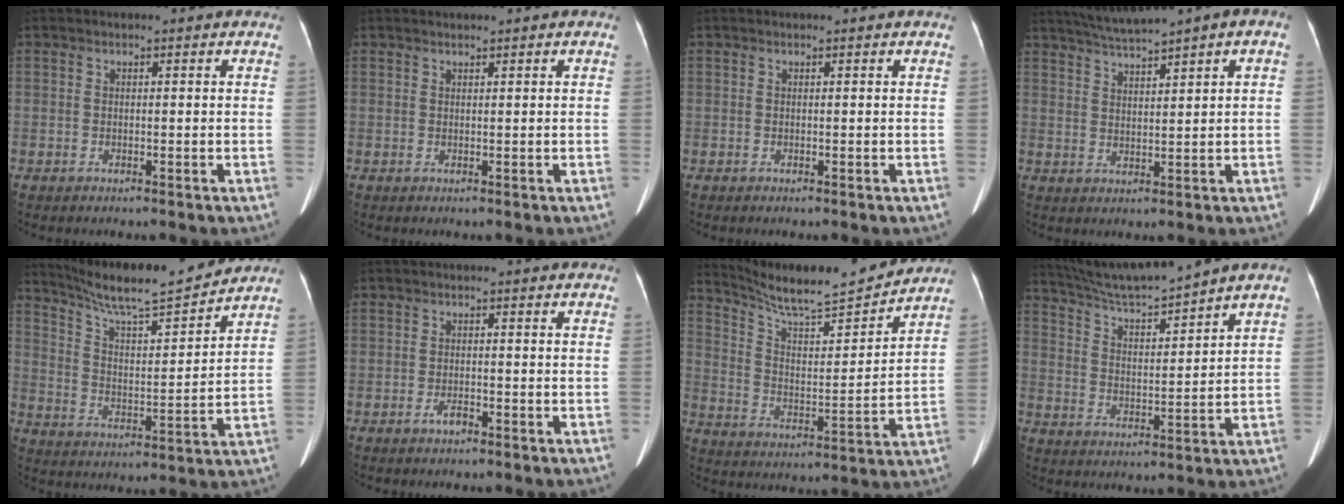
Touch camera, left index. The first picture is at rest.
{"total": 0.7, "force": [0.6, 0.0, 0.3], "torque": [-0.003, 0.011, 0.014]}
{"total": 0.0}
{"total": 7.3, "force": [5.1, 0.0, 5.3], "torque": [-0.087, 0.025, 0.086]}
{"total": 15.1, "force": [13.9, 0.4, 5.7], "torque": [-0.105, 0.000, 0.228]}
{"total": 1.6, "force": [-1.1, 0.5, 1.0], "torque": [-0.021, 0.000, -0.018]}
{"total": 16.0, "force": [15.0, 0.7, 5.4], "torque": [-0.100, -0.004, 0.240]}
{"total": 11.5, "force": [10.5, -1.6, 4.4], "torque": [-0.081, 0.006, 0.188]}